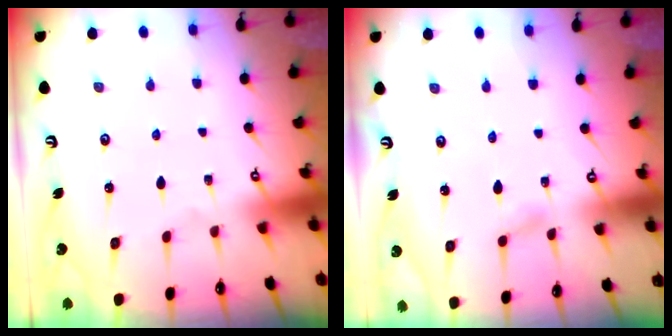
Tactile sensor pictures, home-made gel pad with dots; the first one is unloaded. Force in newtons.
{"total": 1.2, "press": 1.2, "slide": 0.1}